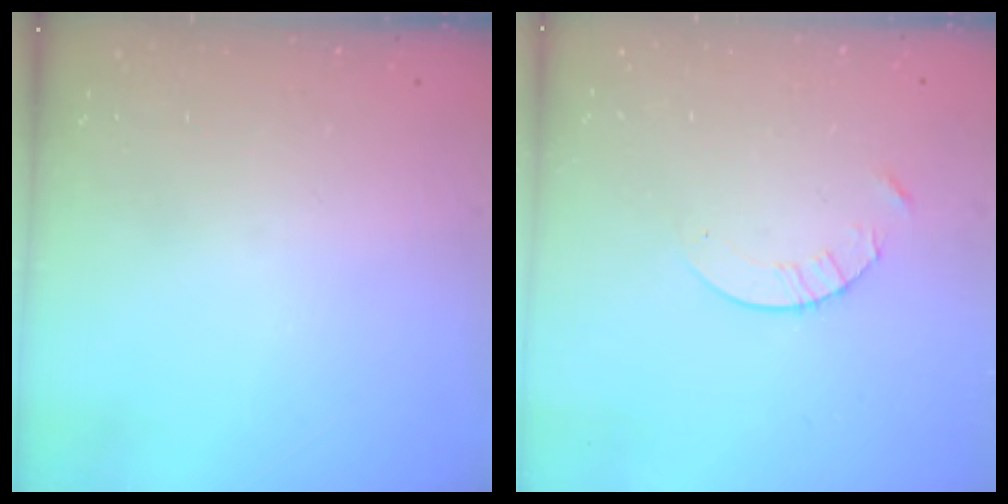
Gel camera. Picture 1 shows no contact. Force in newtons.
{"total": 3.8, "press": 3.7, "slide": 0.5}